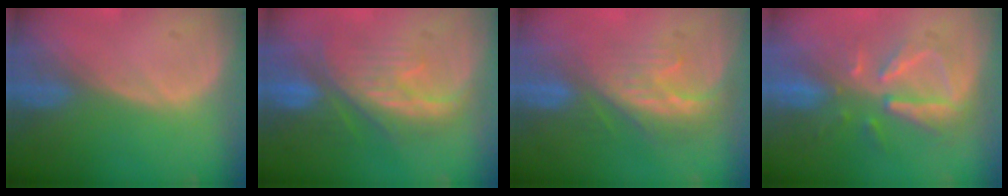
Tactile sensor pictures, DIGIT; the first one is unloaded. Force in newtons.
{"total": 9.7, "press": 8.9, "slide": 3.8}
{"total": 8.3, "press": 7.1, "slide": 4.3}
{"total": 8.1, "press": 7.5, "slide": 3.0}